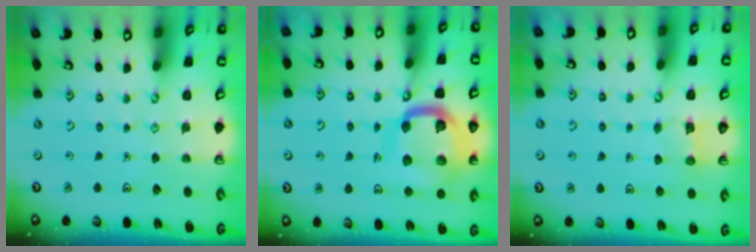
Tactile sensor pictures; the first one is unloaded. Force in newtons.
{"total": 17.0, "press": 16.9, "slide": 1.9}
{"total": 5.1, "press": 5.1, "slide": 0.3}